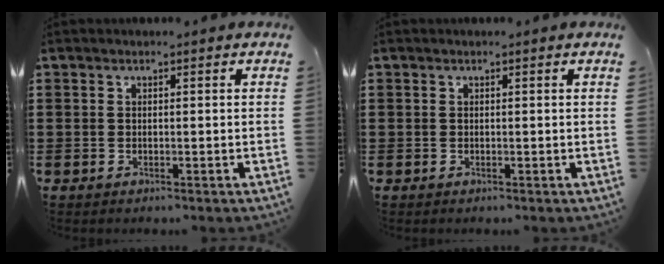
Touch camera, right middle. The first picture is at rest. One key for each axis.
{"total": 0.0}